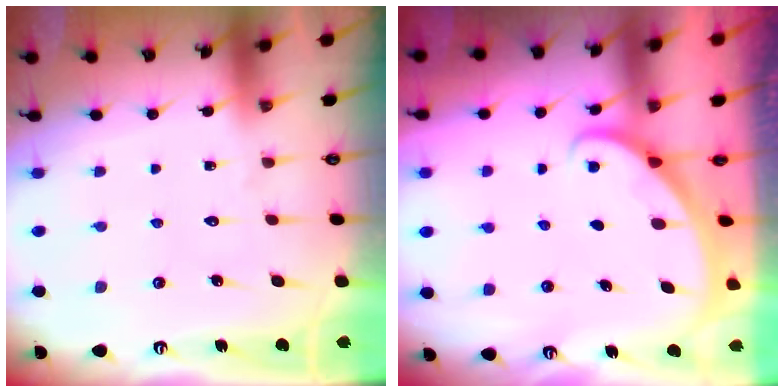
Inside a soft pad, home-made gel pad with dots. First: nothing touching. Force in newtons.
{"total": 1.5, "press": 1.5, "slide": 0.1}